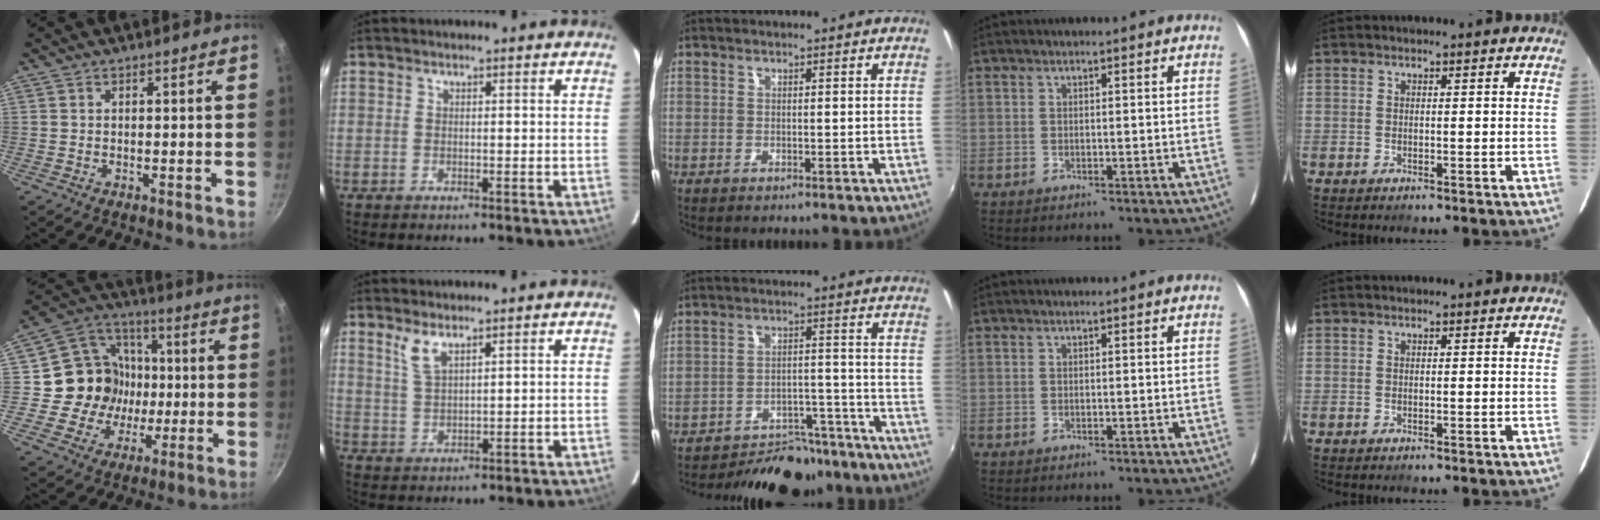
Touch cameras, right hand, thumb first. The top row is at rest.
{"thumb": {"total": 15.7, "force": [-0.7, 14.8, 5.3], "torque": [-0.053, 0.028, -0.017]}, "index": {"total": 3.7, "force": [2.5, 0.9, 2.5], "torque": [-0.054, -0.001, 0.054]}, "middle": {"total": 16.3, "force": [-14.4, 5.9, 4.9], "torque": [-0.096, 0.021, -0.184]}}